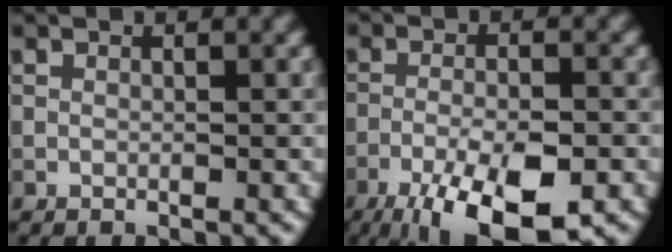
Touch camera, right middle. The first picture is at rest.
{"total": 10.0, "force": [-6.3, 3.0, 7.2], "torque": [-0.129, -0.027, -0.101]}